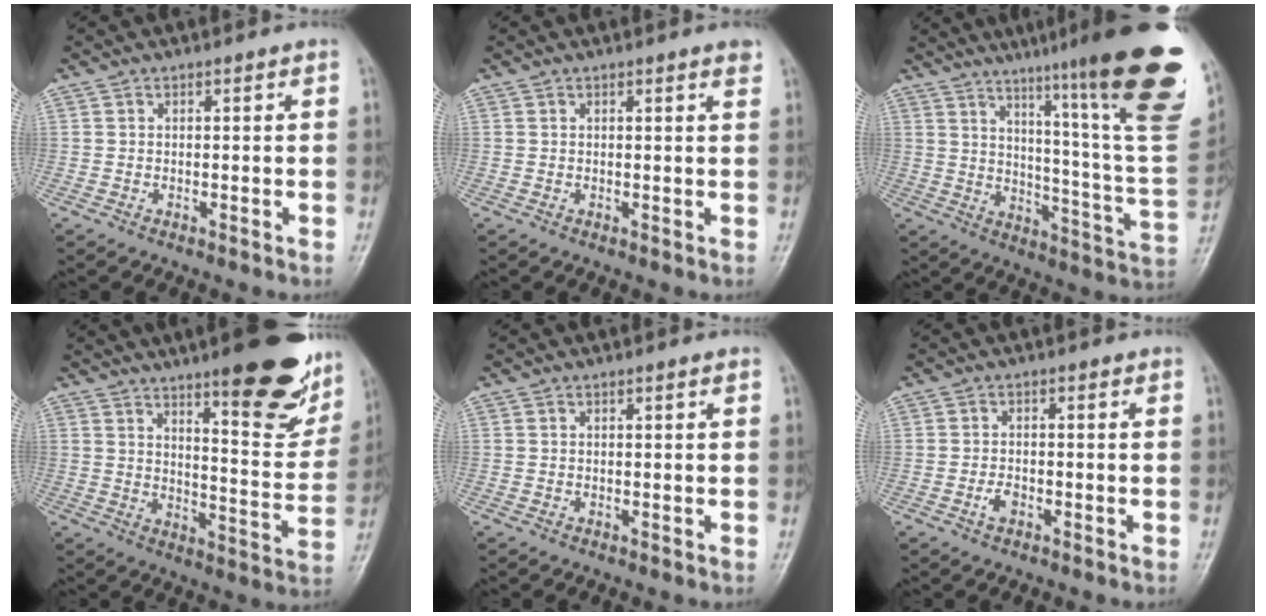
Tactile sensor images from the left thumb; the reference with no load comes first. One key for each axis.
{"total": 1.5, "fx": 1.0, "fy": 0.1, "fz": 1.1, "tx": -0.012, "ty": -0.003, "tz": 0.011}
{"total": 26.9, "fx": 17.2, "fy": 2.1, "fz": 20.6, "tx": -0.255, "ty": -0.091, "tz": 0.239}
{"total": 19.2, "fx": 12.3, "fy": 5.0, "fz": 13.9, "tx": -0.136, "ty": -0.071, "tz": 0.175}
{"total": 0.6, "fx": 0.3, "fy": 0.0, "fz": 0.5, "tx": -0.008, "ty": 0.000, "tz": 0.004}
{"total": 2.0, "fx": -0.9, "fy": 1.2, "fz": 1.3, "tx": -0.025, "ty": 0.004, "tz": -0.020}